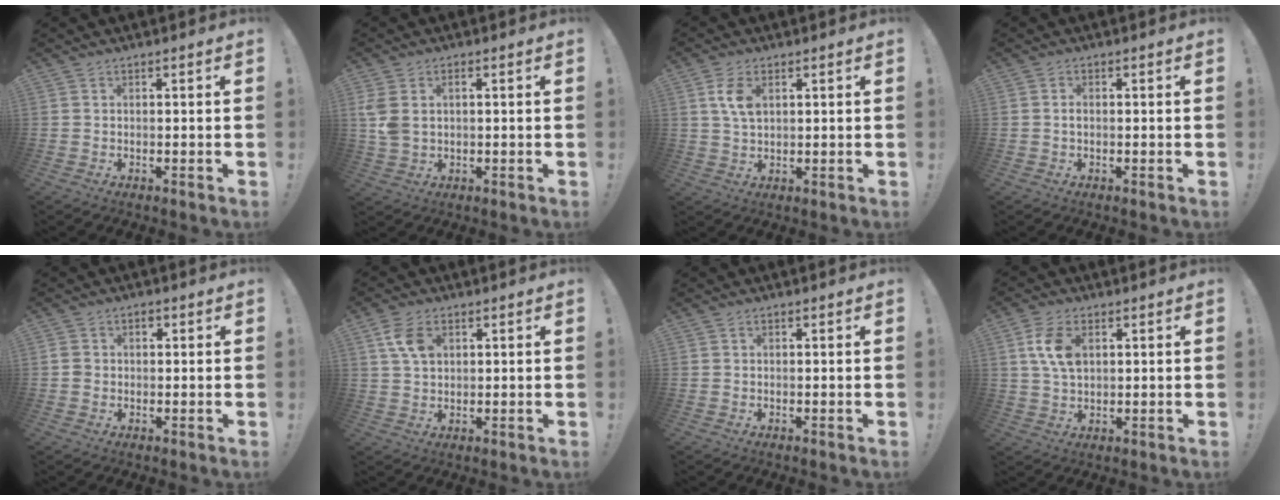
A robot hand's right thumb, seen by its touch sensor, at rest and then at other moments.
{"total": 5.3, "force": [1.4, 3.5, 3.6], "torque": [-0.079, -0.002, 0.026]}
{"total": 6.6, "force": [2.2, 3.9, 4.8], "torque": [-0.089, -0.003, 0.039]}
{"total": 1.0, "force": [-0.2, 0.6, 0.8], "torque": [-0.010, 0.000, -0.006]}
{"total": 3.0, "force": [-0.3, 2.7, 1.3], "torque": [-0.010, 0.004, -0.006]}
{"total": 7.3, "force": [2.6, 4.8, 4.8], "torque": [-0.088, 0.000, 0.050]}
{"total": 0.5, "force": [0.0, 0.5, 0.2], "torque": [0.001, 0.000, -0.003]}
{"total": 9.0, "force": [2.4, 5.7, 6.5], "torque": [-0.125, 0.003, 0.046]}